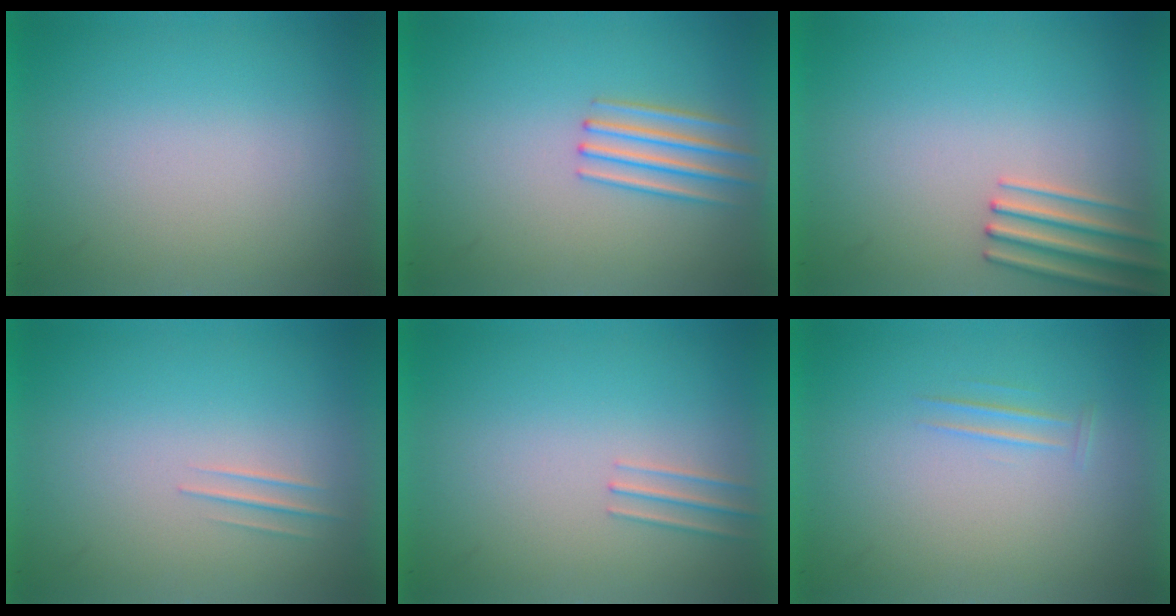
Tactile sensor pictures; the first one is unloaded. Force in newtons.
{"total": 2.1}
{"total": 2.5}
{"total": 1.2}
{"total": 1.0}
{"total": 1.1}